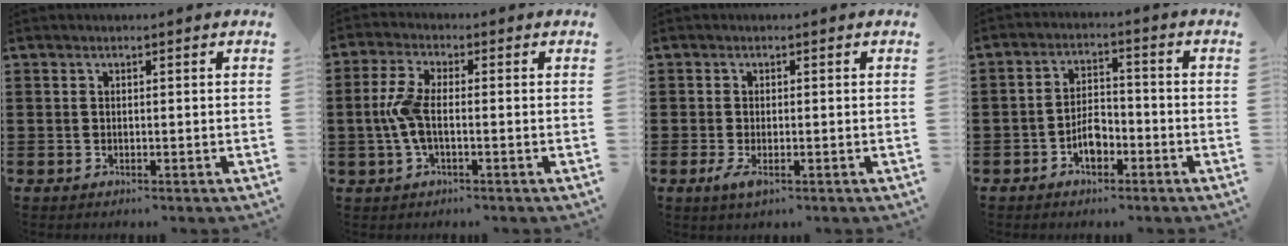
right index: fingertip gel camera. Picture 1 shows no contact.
{"total": 5.5, "force": [-0.8, 2.1, 5.0], "torque": [-0.126, -0.006, -0.024]}
{"total": 1.9, "force": [-0.7, 0.5, 1.7], "torque": [-0.045, -0.010, -0.016]}
{"total": 4.6, "force": [-2.3, 2.4, 3.2], "torque": [-0.069, 0.002, -0.047]}